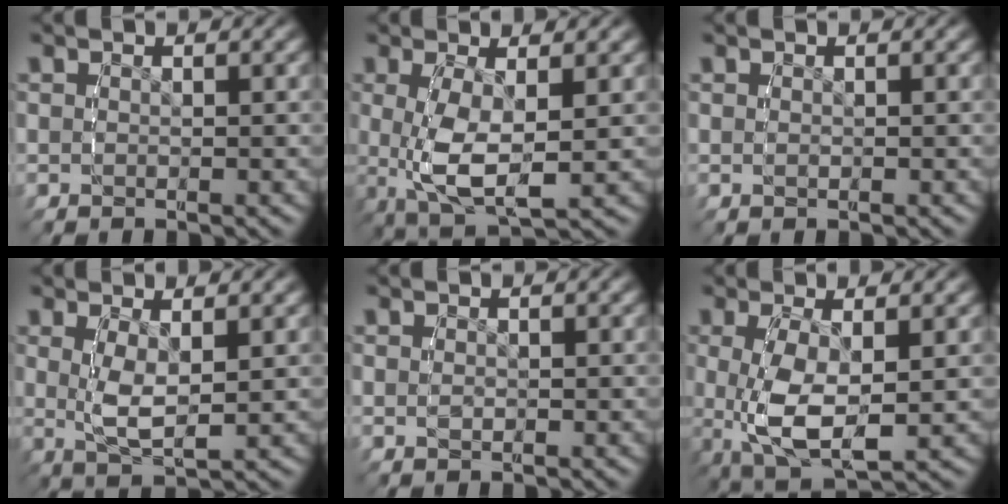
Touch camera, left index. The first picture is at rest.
{"total": 6.4, "force": [-0.7, 4.5, 4.4], "torque": [-0.109, -0.018, -0.010]}
{"total": 0.0}
{"total": 3.3, "force": [1.0, 2.3, 2.2], "torque": [-0.056, 0.002, 0.007]}
{"total": 0.0}
{"total": 6.8, "force": [-1.3, 5.0, 4.4], "torque": [-0.110, -0.022, -0.019]}